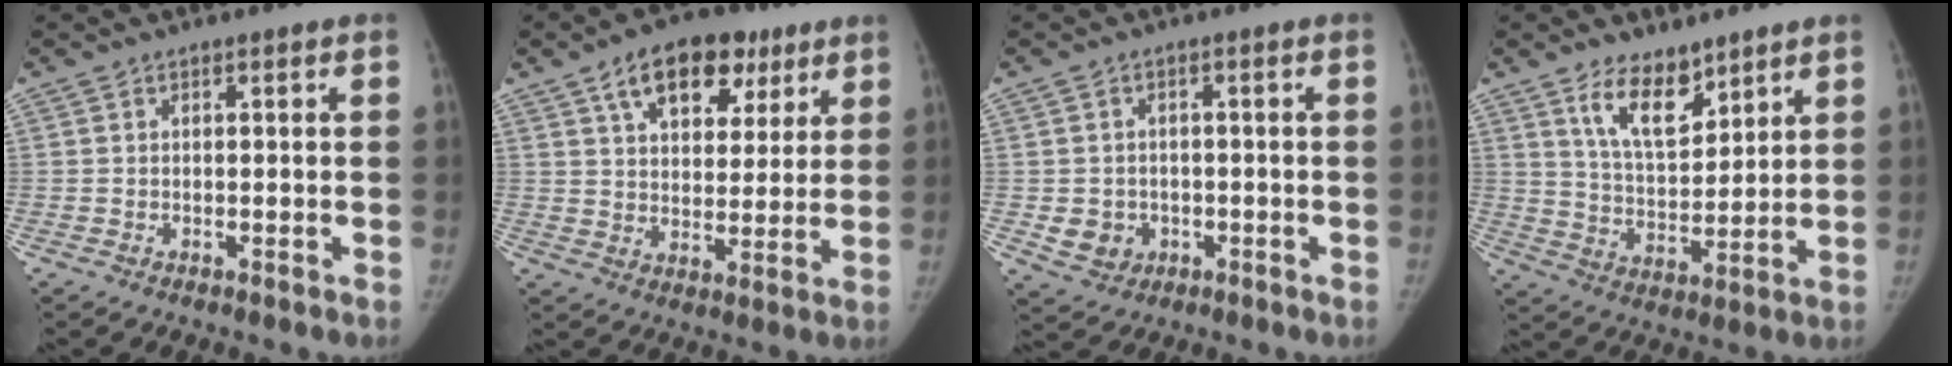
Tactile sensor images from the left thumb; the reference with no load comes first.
{"total": 15.0, "force": [8.1, 8.9, 9.0], "torque": [-0.094, -0.013, 0.126]}
{"total": 5.0, "force": [-1.1, 4.4, 1.9], "torque": [-0.014, 0.004, -0.007]}
{"total": 10.2, "force": [6.9, 4.8, 5.8], "torque": [-0.075, -0.055, 0.130]}